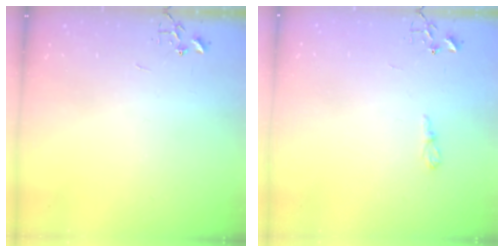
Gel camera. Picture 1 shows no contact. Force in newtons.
{"total": 5.7, "press": 5.7, "slide": 0.3}